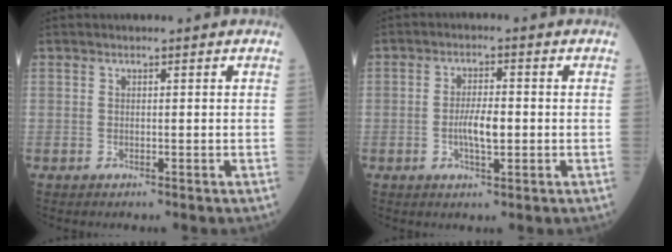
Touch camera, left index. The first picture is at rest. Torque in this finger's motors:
{"motor_torque": [0.59, 0.39, 0.15, 0.06]}